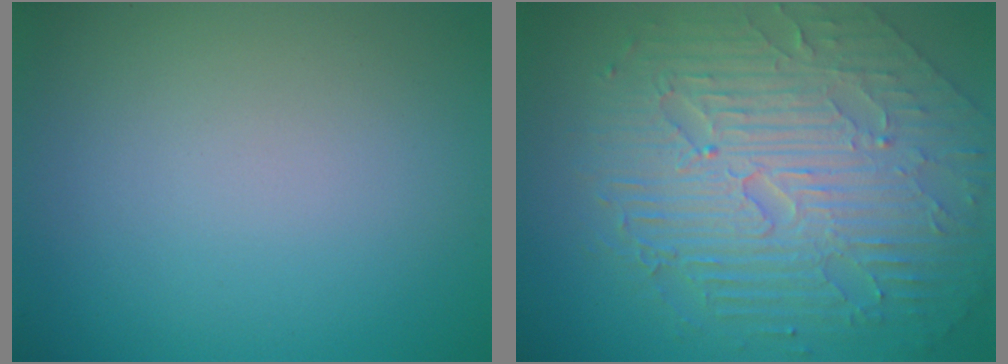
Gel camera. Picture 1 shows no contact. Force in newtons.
{"total": 10.0, "press": 6.7, "slide": 7.5}